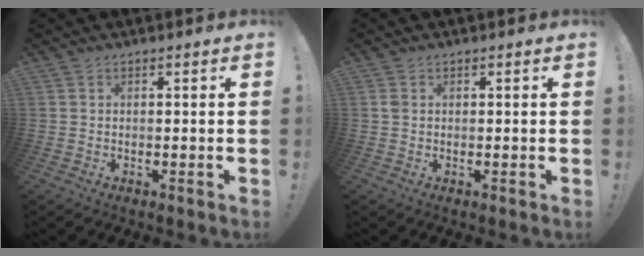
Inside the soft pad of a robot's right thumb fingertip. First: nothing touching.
{"total": 1.2, "force": [0.2, 1.0, 0.6], "torque": [-0.006, 0.001, 0.002]}